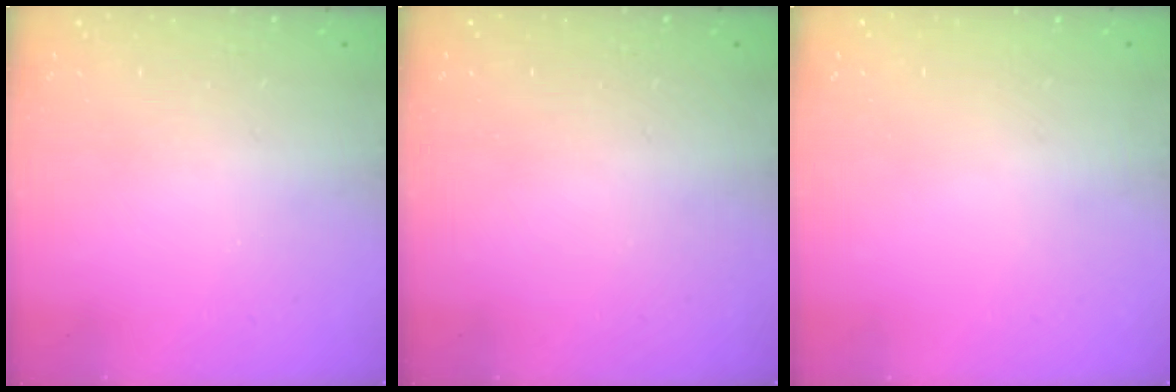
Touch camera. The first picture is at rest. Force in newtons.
{"total": 0.0}
{"total": 0.0}